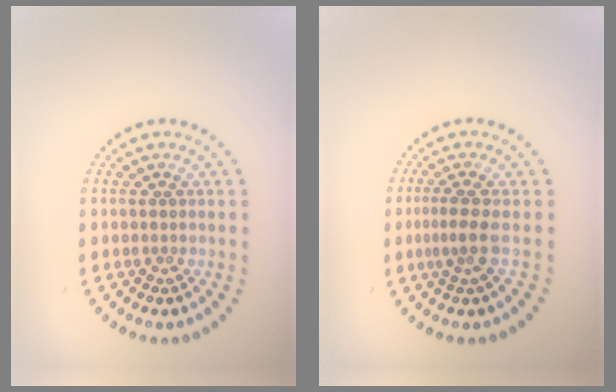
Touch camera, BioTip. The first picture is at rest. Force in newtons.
{"total": 2.1, "press": 1.5, "slide": 1.5}